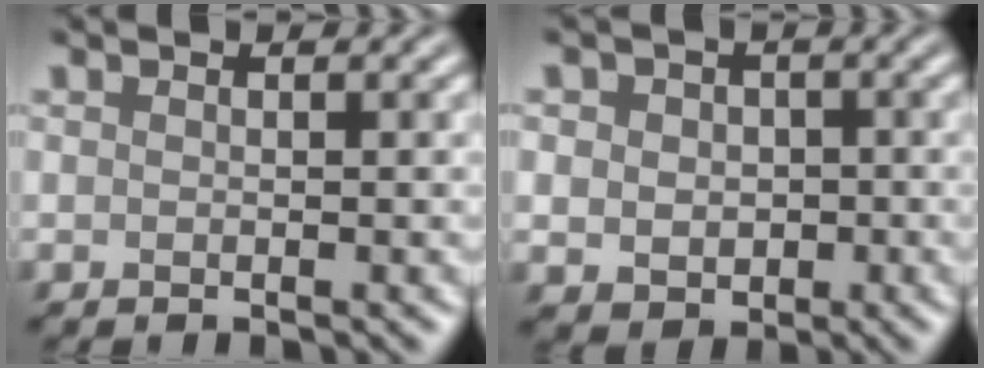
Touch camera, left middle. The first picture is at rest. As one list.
[{"total": 4.2, "force": [0.2, 3.7, 2.1], "torque": [-0.031, 0.011, -0.012]}]